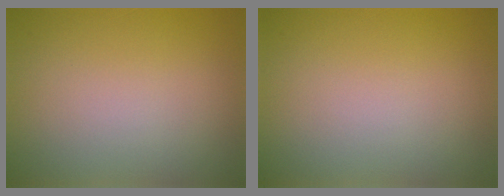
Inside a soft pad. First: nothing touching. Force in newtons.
{"total": 0.0}